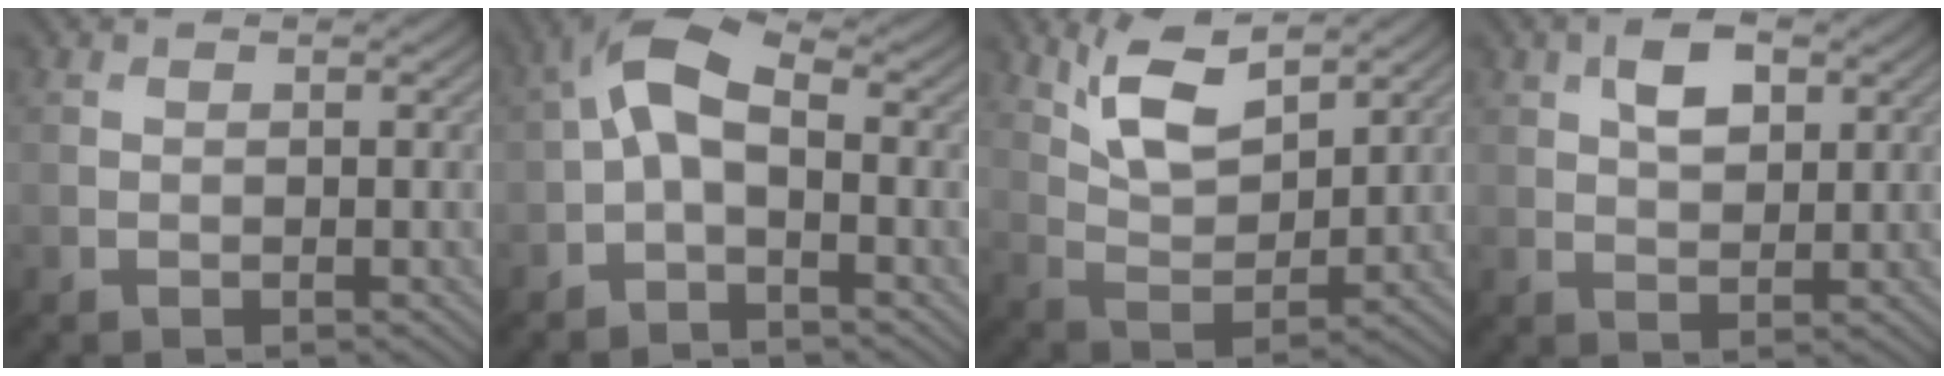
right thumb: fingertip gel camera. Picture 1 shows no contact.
{"total": 5.8, "force": [-0.5, 2.9, 5.0], "torque": [-0.106, 0.022, -0.022]}
{"total": 8.7, "force": [5.6, 3.0, 5.9], "torque": [-0.129, 0.002, 0.114]}
{"total": 4.7, "force": [1.8, 2.5, 3.5], "torque": [-0.066, 0.005, 0.029]}